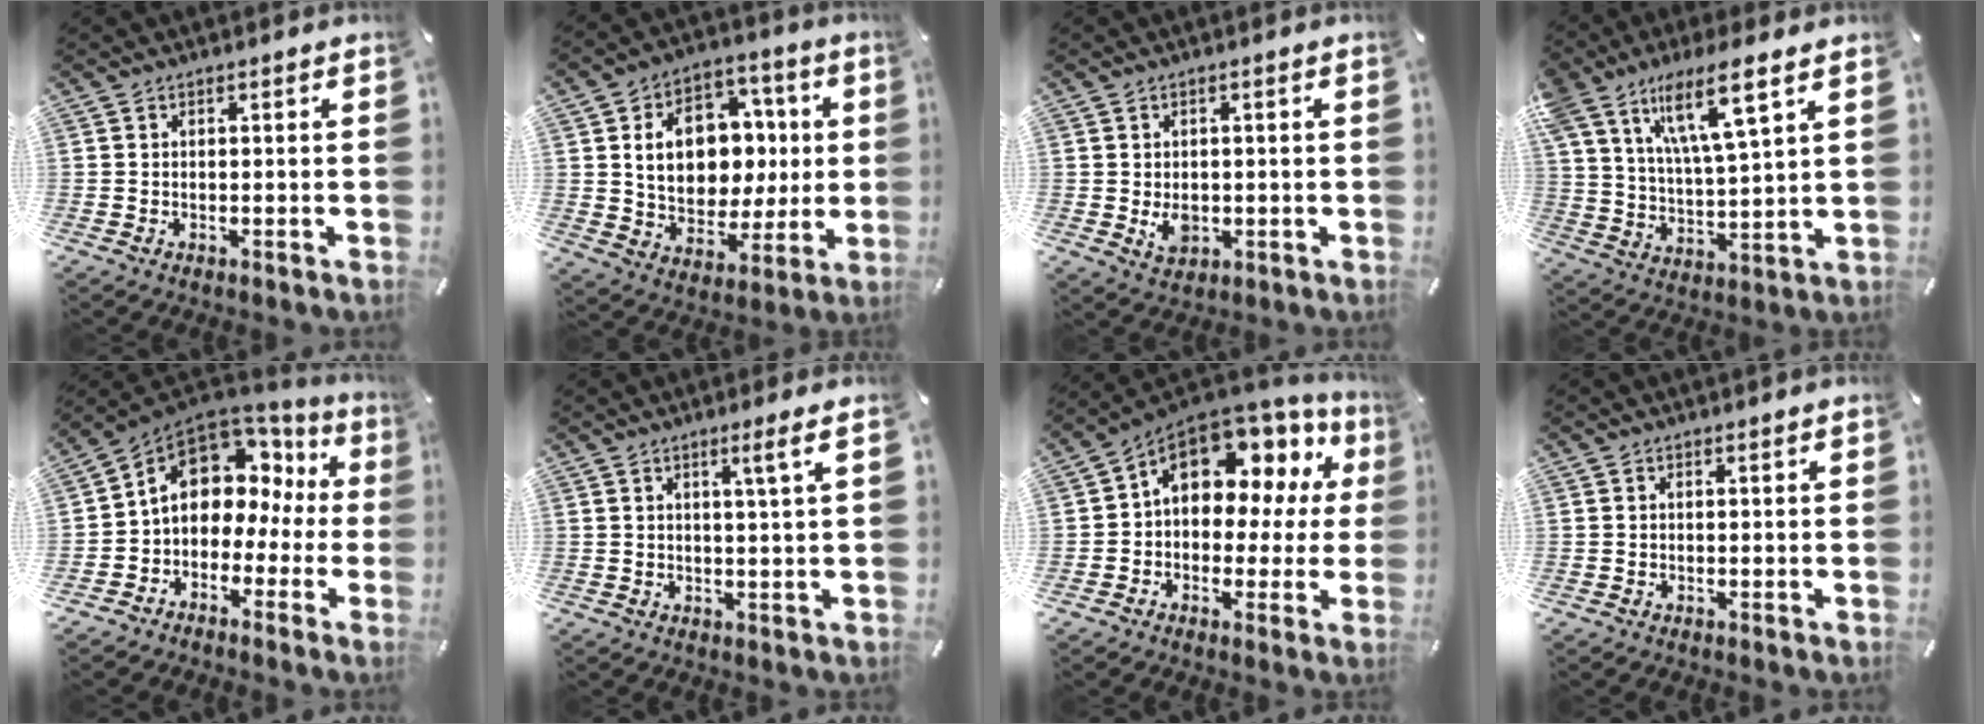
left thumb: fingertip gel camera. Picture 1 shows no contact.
{"total": 15.4, "force": [2.1, 12.6, 8.7], "torque": [-0.139, -0.003, 0.049]}
{"total": 4.0, "force": [-0.5, 3.1, 2.6], "torque": [-0.044, -0.002, -0.009]}
{"total": 13.2, "force": [8.7, 3.7, 9.2], "torque": [-0.186, -0.020, 0.153]}
{"total": 10.0, "force": [3.7, 7.7, 5.3], "torque": [-0.101, -0.019, 0.068]}
{"total": 4.8, "force": [2.3, -0.3, 4.2], "torque": [-0.078, -0.005, 0.033]}
{"total": 12.8, "force": [5.4, 8.5, 7.9], "torque": [-0.115, -0.039, 0.095]}
{"total": 0.6, "force": [0.3, -0.1, 0.5], "torque": [-0.006, 0.000, 0.005]}